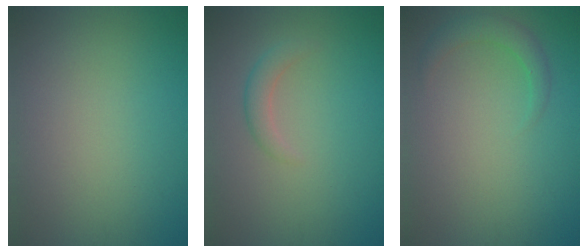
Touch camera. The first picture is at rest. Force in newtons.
{"total": 1.6, "press": 1.6, "slide": 0.1}
{"total": 1.9, "press": 1.9, "slide": 0.1}